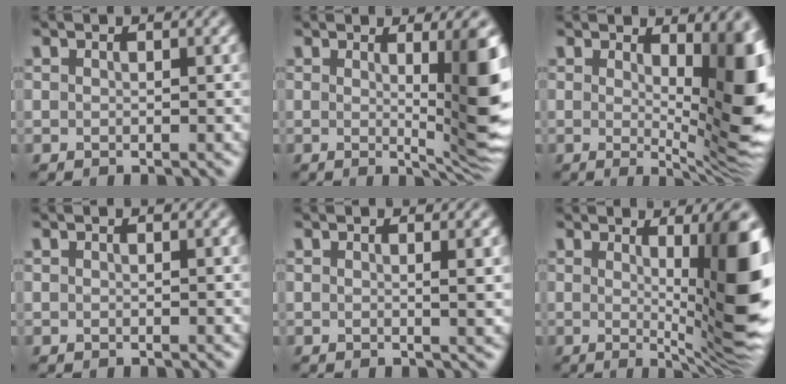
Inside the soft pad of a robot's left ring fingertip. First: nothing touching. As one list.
[{"total": 8.5, "force": [0.7, 1.9, 8.3], "torque": [-0.091, -0.010, 0.013]}, {"total": 11.2, "force": [1.1, 3.8, 10.5], "torque": [-0.106, -0.014, 0.023]}, {"total": 0.0}, {"total": 1.6, "force": [0.3, 0.5, 1.5], "torque": [-0.014, 0.000, -0.001]}, {"total": 12.1, "force": [0.7, 2.6, 11.8], "torque": [-0.132, -0.012, 0.015]}]